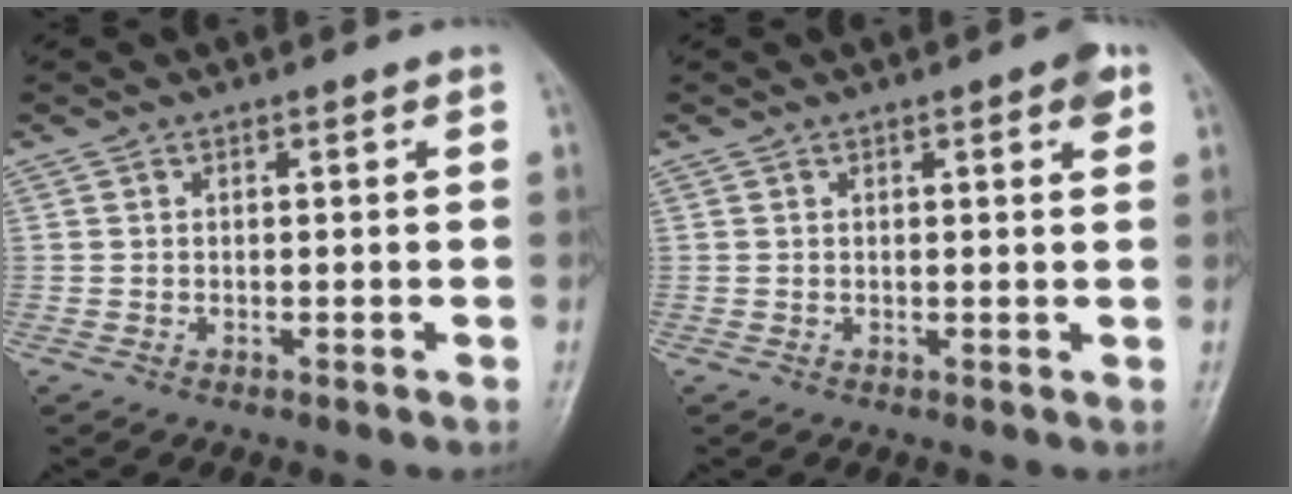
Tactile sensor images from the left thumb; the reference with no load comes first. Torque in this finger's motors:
{"motor_torque": [0.26, 0.14, 0.34, -0.01, 0.00]}